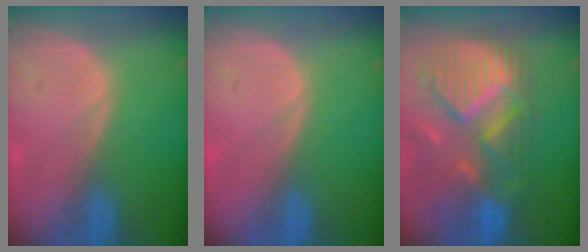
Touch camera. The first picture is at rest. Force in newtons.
{"total": 0.0}
{"total": 12.1, "press": 10.5, "slide": 6.0}